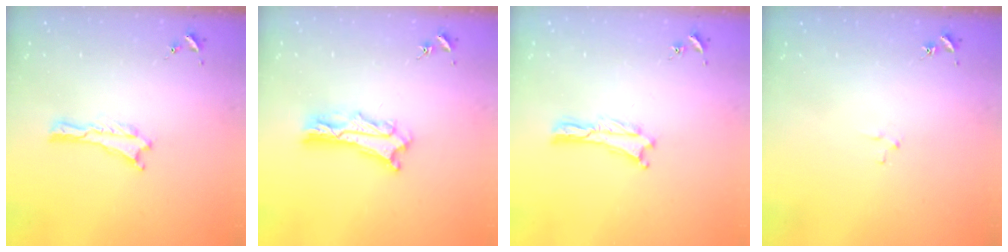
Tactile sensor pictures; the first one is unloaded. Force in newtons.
{"total": 4.4, "press": 4.4, "slide": 0.3}
{"total": 0.0}
{"total": 1.8, "press": 1.8, "slide": 0.1}